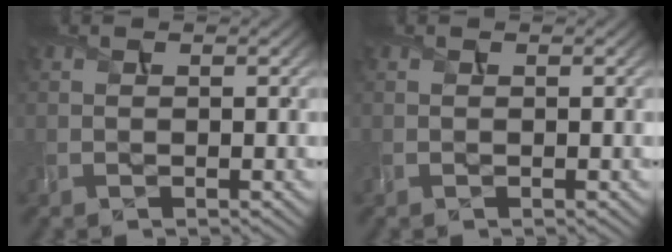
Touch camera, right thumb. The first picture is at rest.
{"total": 0.0}